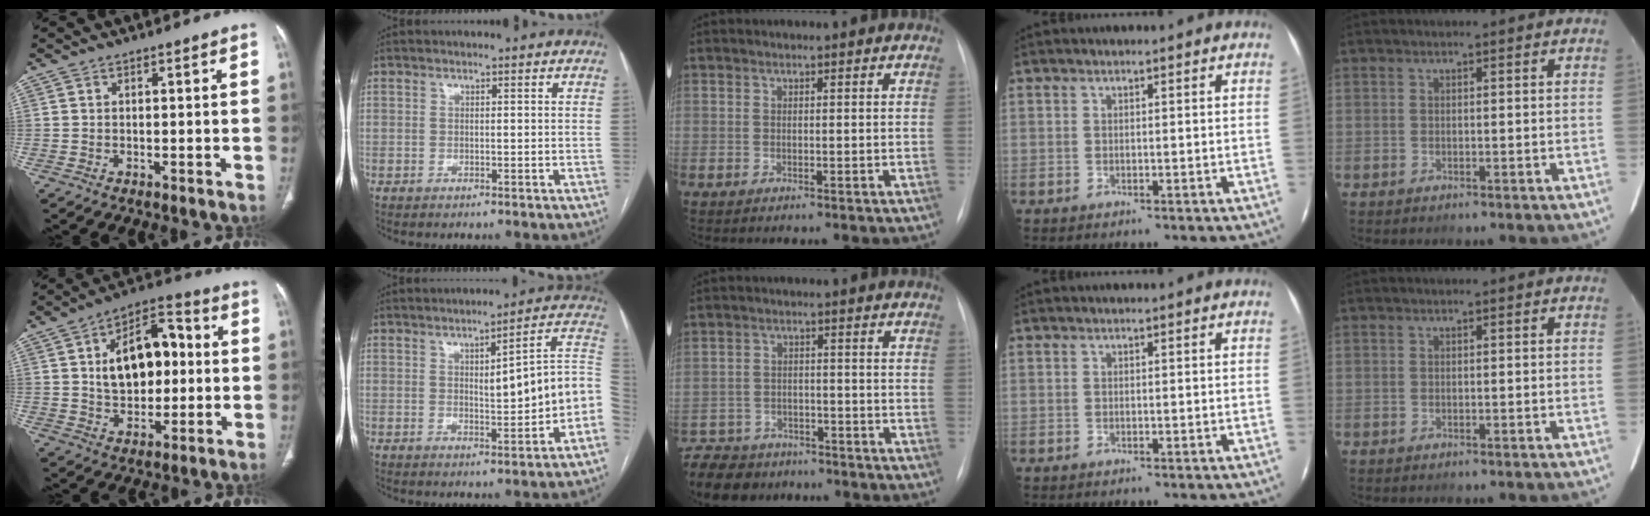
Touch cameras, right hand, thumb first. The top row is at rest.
{"thumb": {"total": 15.2, "force": [1.6, 9.4, 11.8], "torque": [-0.152, 0.025, 0.023]}, "index": {"total": 11.0, "force": [-1.3, 1.8, 10.8], "torque": [-0.127, 0.028, -0.013]}, "middle": {"total": 11.5, "force": [-9.4, 6.0, 3.0], "torque": [-0.065, 0.003, -0.137]}}